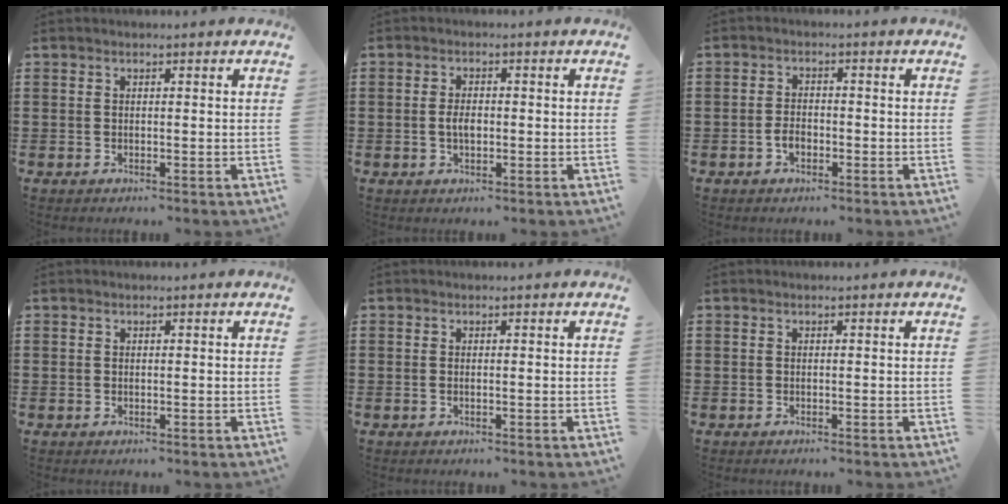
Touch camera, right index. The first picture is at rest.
{"total": 2.6, "force": [-0.2, 1.2, 2.3], "torque": [-0.053, -0.002, -0.007]}
{"total": 2.1, "force": [-0.9, 1.1, 1.6], "torque": [-0.032, 0.002, -0.018]}
{"total": 0.0}
{"total": 0.0}
{"total": 0.0}